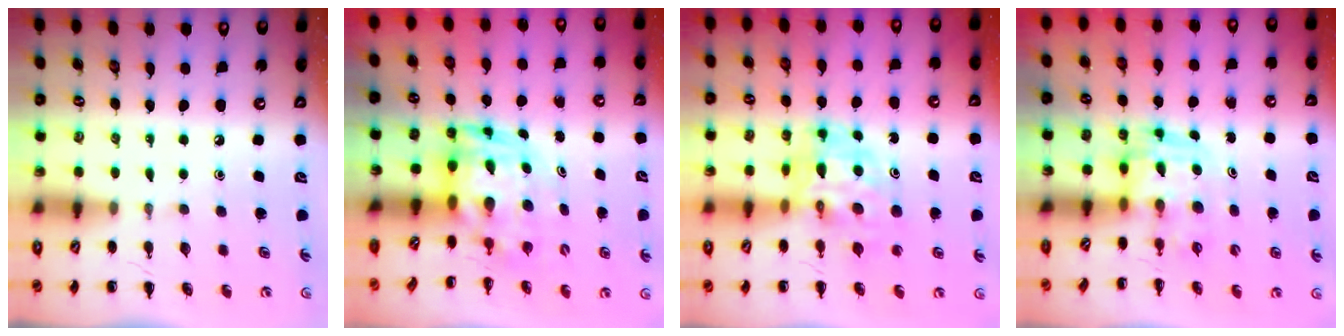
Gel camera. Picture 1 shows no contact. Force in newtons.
{"total": 4.5, "press": 4.4, "slide": 1.1}
{"total": 8.2, "press": 7.7, "slide": 2.7}
{"total": 3.7, "press": 3.7, "slide": 0.6}